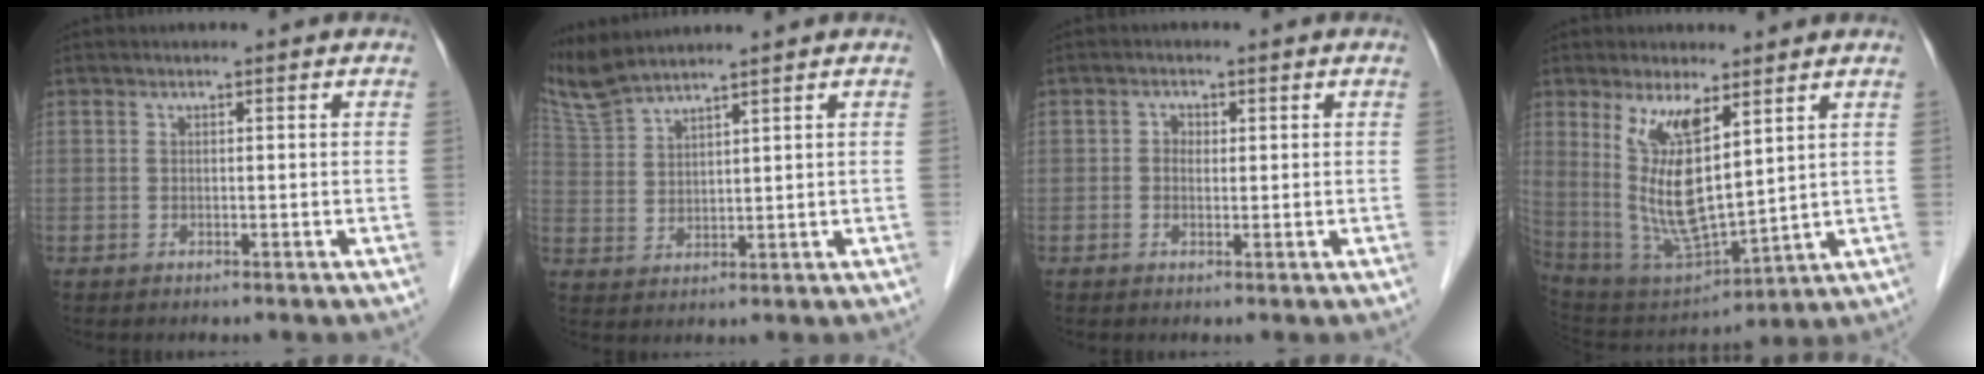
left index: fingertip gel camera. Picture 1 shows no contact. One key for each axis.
{"total": 7.0, "fx": 6.7, "fy": -0.6, "fz": 2.2, "tx": -0.068, "ty": 0.013, "tz": 0.148}
{"total": 1.4, "fx": 0.2, "fy": 1.1, "fz": 0.8, "tx": -0.012, "ty": 0.002, "tz": 0.000}
{"total": 12.2, "fx": 4.9, "fy": 3.2, "fz": 10.7, "tx": -0.223, "ty": -0.012, "tz": 0.108}